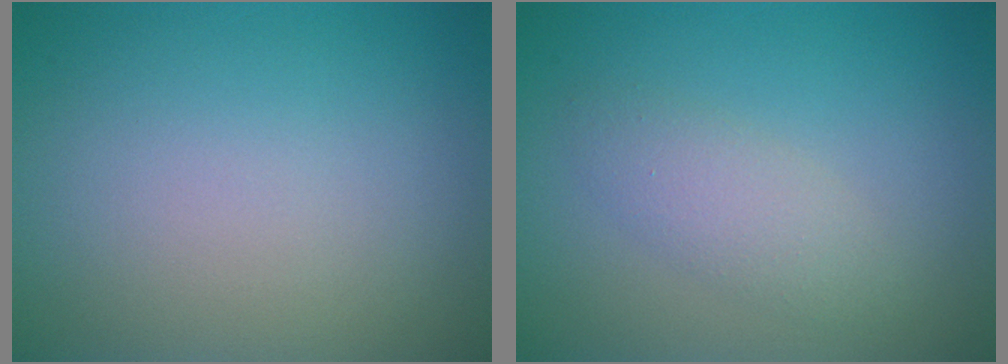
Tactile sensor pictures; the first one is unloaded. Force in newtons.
{"total": 2.2, "press": 2.2, "slide": 0.2}